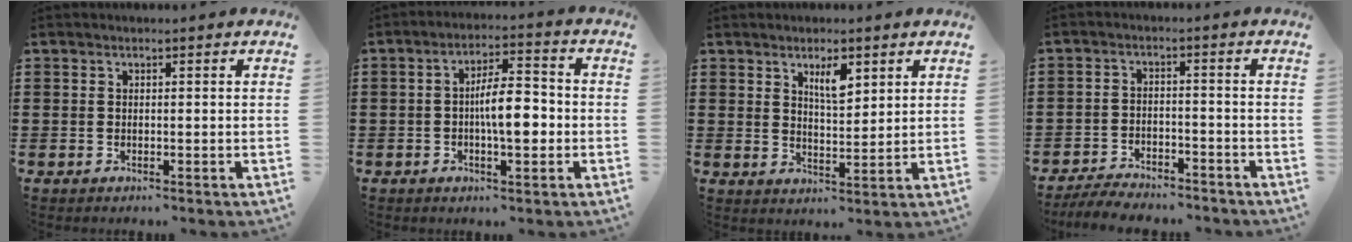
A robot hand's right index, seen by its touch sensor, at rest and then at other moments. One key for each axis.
{"total": 7.2, "fx": -1.0, "fy": 2.4, "fz": 6.7, "tx": -0.109, "ty": 0.006, "tz": -0.021}
{"total": 4.3, "fx": 2.6, "fy": 1.4, "fz": 3.2, "tx": -0.052, "ty": 0.000, "tz": 0.041}
{"total": 4.6, "fx": -4.5, "fy": 0.6, "fz": 0.7, "tx": -0.019, "ty": 0.003, "tz": -0.093}